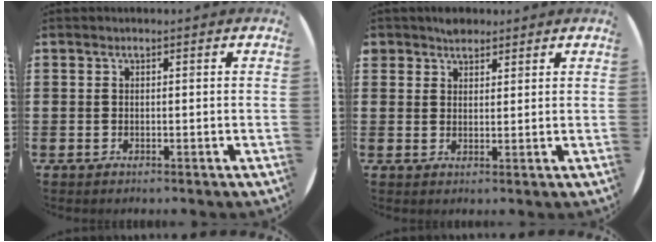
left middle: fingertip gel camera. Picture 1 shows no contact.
{"total": 2.4, "force": [2.1, 1.2, -0.1], "torque": [0.005, 0.003, 0.040]}